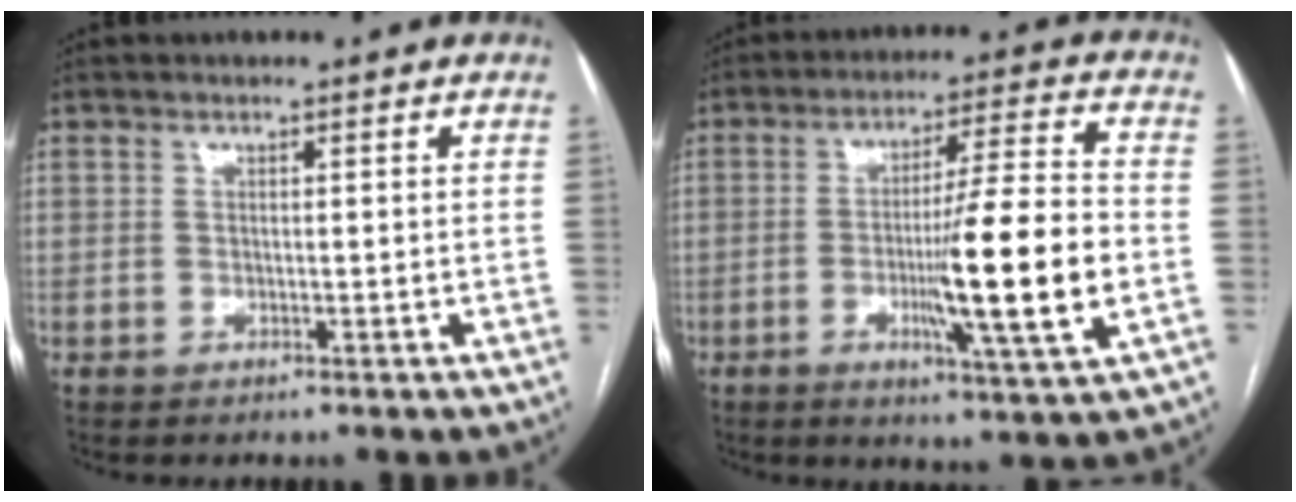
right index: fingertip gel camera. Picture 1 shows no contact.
{"total": 15.4, "force": [-3.1, -0.3, 15.1], "torque": [-0.244, -0.016, -0.057]}